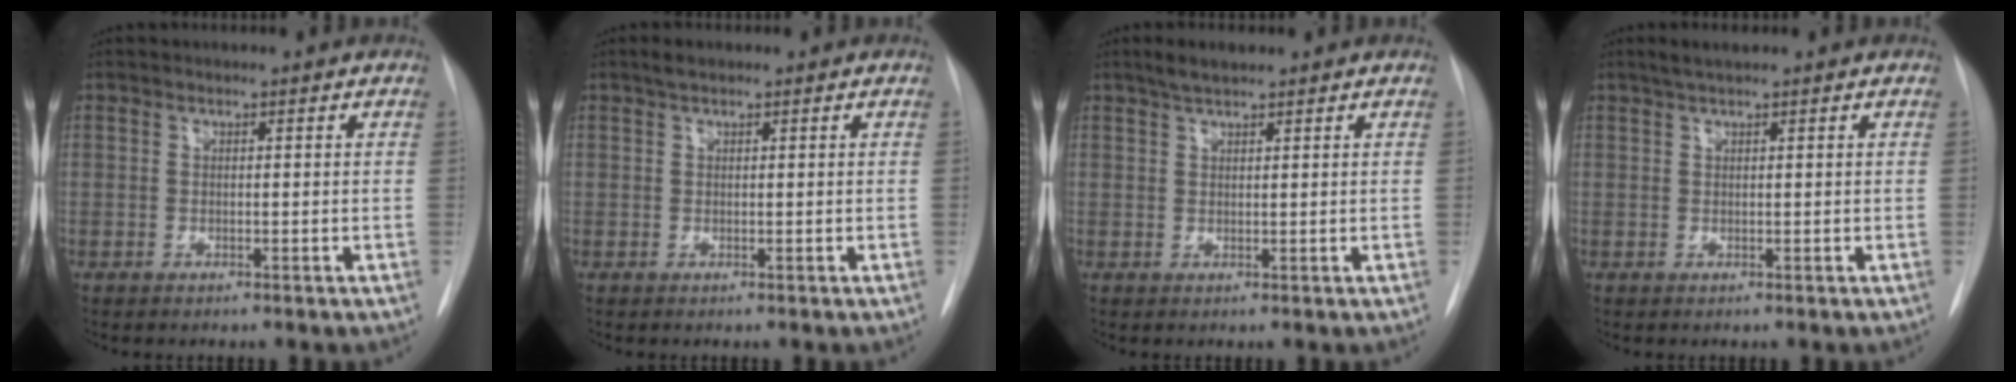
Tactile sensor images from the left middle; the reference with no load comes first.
{"total": 1.3, "force": [1.0, 0.5, 0.7], "torque": [-0.019, 0.009, 0.017]}
{"total": 2.8, "force": [2.2, 0.6, 1.6], "torque": [-0.035, 0.006, 0.040]}
{"total": 1.9, "force": [1.5, 0.1, 1.2], "torque": [-0.027, 0.008, 0.027]}